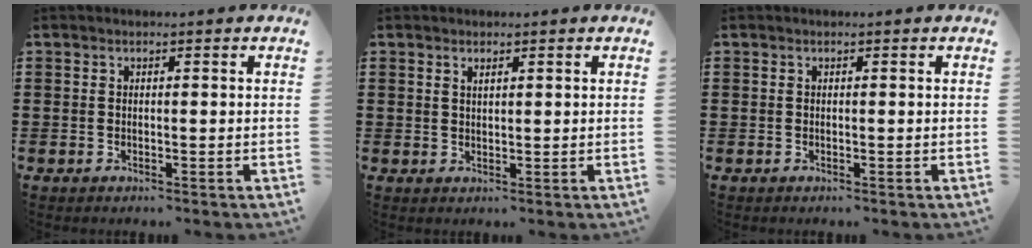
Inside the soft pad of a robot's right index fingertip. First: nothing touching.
{"total": 1.0, "force": [0.8, 0.3, 0.5], "torque": [-0.010, 0.001, 0.015]}
{"total": 0.0}